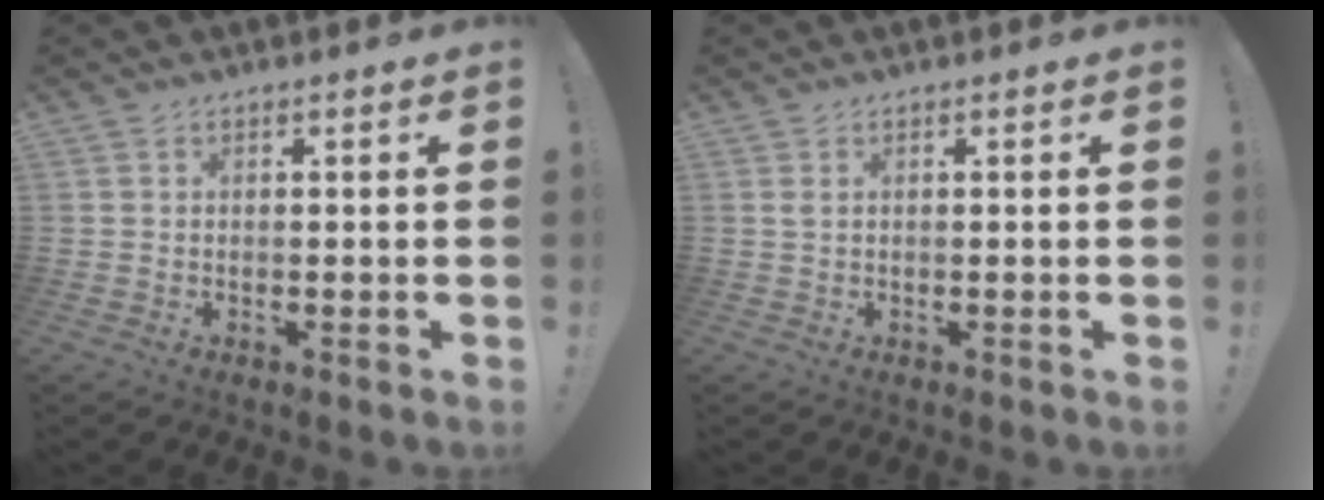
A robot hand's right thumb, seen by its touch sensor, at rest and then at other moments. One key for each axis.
{"total": 0.8, "fx": 0.4, "fy": 0.2, "fz": 0.6, "tx": -0.014, "ty": 0.002, "tz": 0.007}